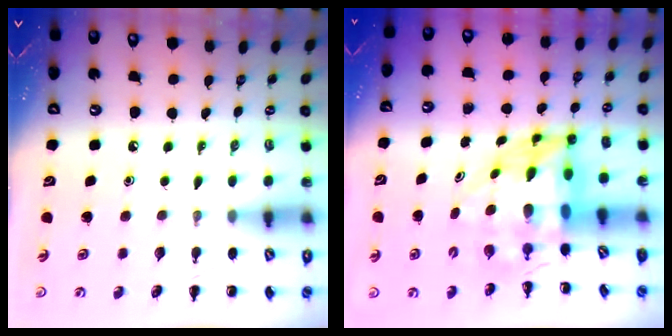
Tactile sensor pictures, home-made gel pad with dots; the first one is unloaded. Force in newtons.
{"total": 7.3, "press": 7.1, "slide": 1.7}